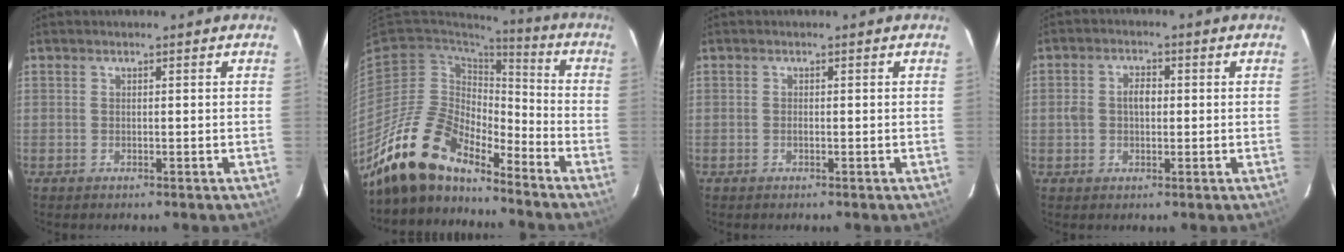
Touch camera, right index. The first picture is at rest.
{"total": 16.3, "force": [-13.8, 5.2, 6.8], "torque": [-0.132, -0.001, -0.260]}
{"total": 0.6, "force": [-0.2, 0.3, 0.5], "torque": [-0.010, 0.000, -0.005]}
{"total": 4.1, "force": [0.0, 2.9, 2.9], "torque": [-0.053, 0.011, 0.000]}